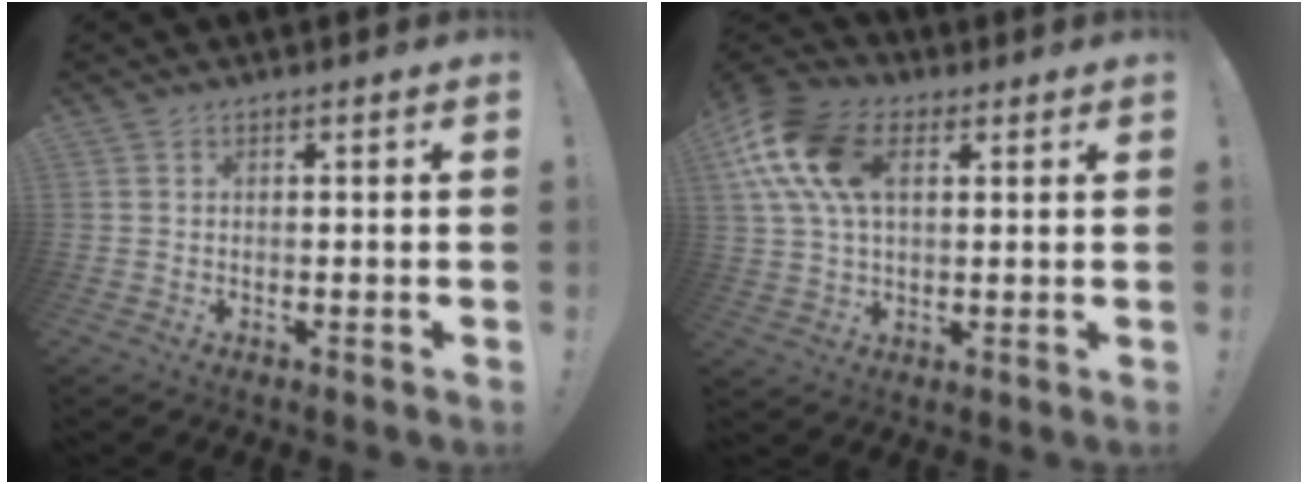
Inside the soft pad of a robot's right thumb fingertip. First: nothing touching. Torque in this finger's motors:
{"motor_torque": [0.03, 0.97, 1.51, -0.40, 0.43]}